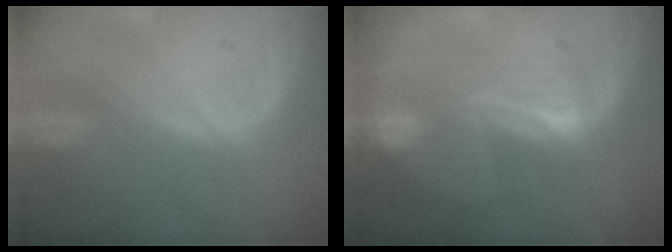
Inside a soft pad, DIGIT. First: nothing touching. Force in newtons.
{"total": 7.4, "press": 7.1, "slide": 2.2}